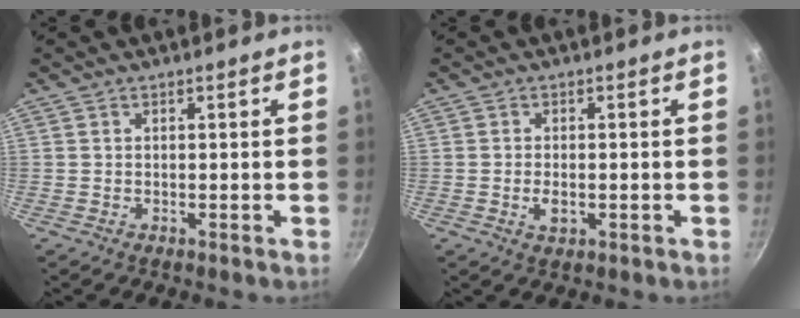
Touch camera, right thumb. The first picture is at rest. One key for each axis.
{"total": 2.8, "fx": -0.6, "fy": 1.6, "fz": 2.2, "tx": -0.044, "ty": 0.000, "tz": -0.011}